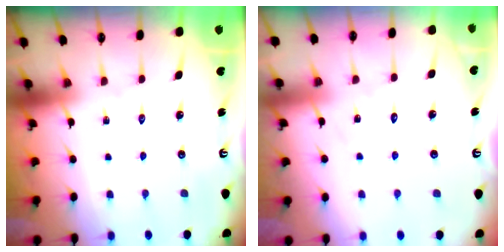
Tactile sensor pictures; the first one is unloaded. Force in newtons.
{"total": 5.3, "press": 5.2, "slide": 0.4}